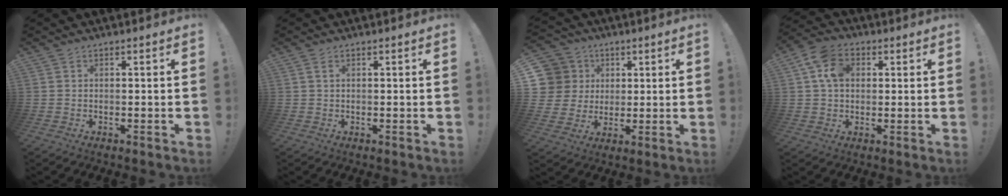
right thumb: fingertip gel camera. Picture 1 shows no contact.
{"total": 1.6, "force": [0.7, 0.7, 1.3], "torque": [-0.026, 0.002, 0.012]}
{"total": 9.6, "force": [2.9, 8.9, 2.4], "torque": [-0.042, -0.009, 0.063]}
{"total": 10.5, "force": [3.3, 7.7, 6.4], "torque": [-0.117, 0.006, 0.064]}